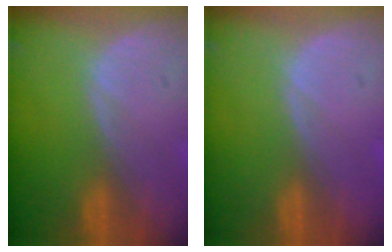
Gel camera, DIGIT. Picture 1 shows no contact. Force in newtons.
{"total": 0.6, "press": 0.2, "slide": 0.5}